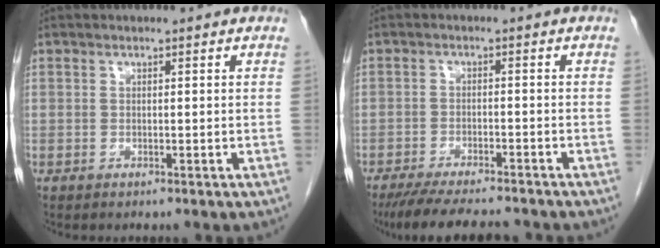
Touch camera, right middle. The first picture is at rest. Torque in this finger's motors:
{"motor_torque": [1.14, -1.00, 0.32, 0.09]}